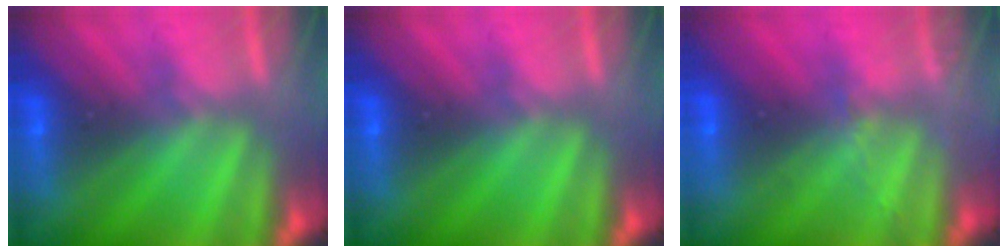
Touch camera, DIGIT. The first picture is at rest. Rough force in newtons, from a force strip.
{"total": 0.0}
{"total": 2.0}